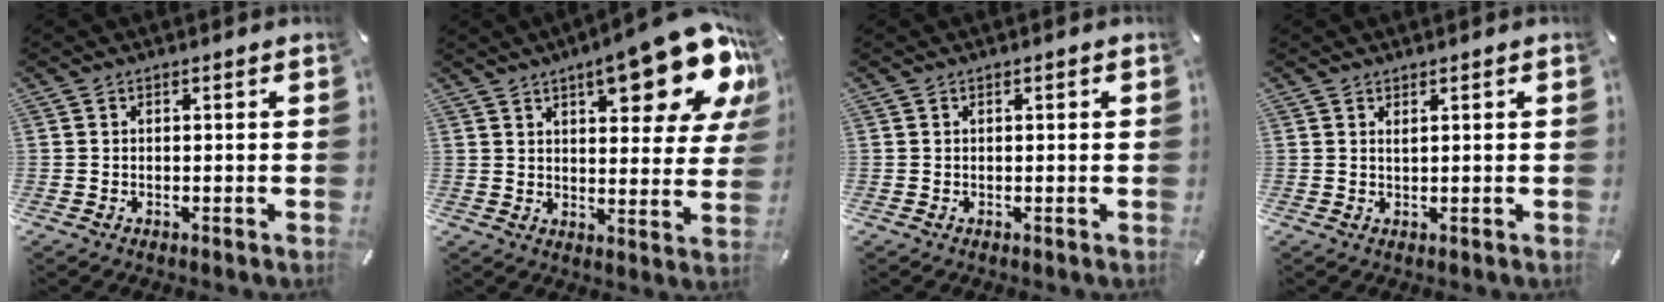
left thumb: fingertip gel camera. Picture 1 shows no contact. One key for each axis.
{"total": 20.1, "fx": 11.3, "fy": 7.2, "fz": 14.9, "tx": -0.195, "ty": -0.065, "tz": 0.180}
{"total": 0.0}
{"total": 1.0, "fx": 0.6, "fy": 0.1, "fz": 0.7, "tx": -0.015, "ty": -0.001, "tz": 0.012}